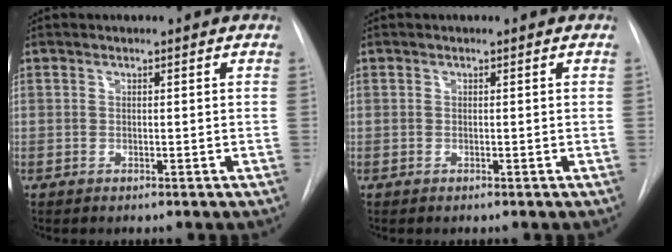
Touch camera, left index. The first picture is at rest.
{"total": 0.0}